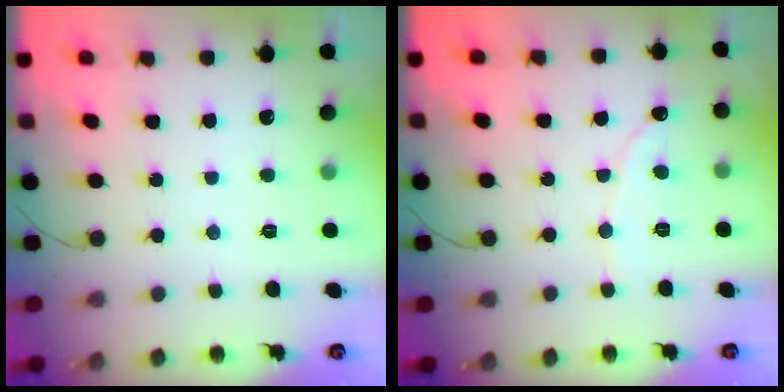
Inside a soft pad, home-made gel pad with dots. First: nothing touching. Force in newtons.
{"total": 2.2, "press": 2.2, "slide": 0.2}